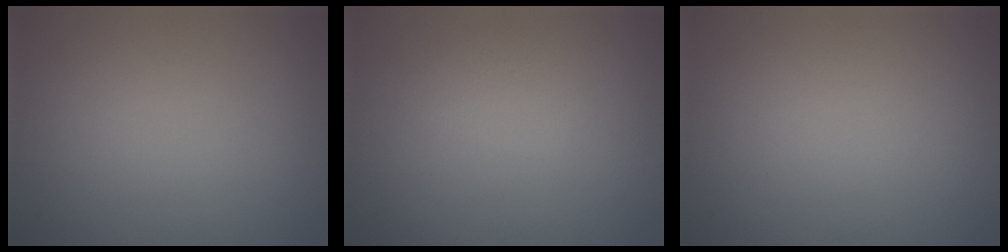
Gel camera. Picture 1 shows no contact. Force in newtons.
{"total": 1.6, "press": 1.6, "slide": 0.0}
{"total": 0.0}